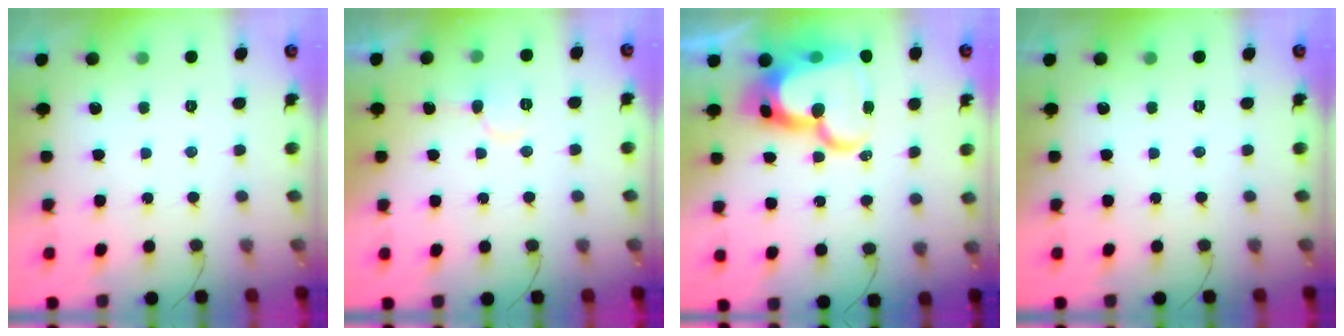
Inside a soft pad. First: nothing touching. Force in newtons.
{"total": 6.9, "press": 6.9, "slide": 0.3}
{"total": 23.0, "press": 22.8, "slide": 2.3}
{"total": 0.0}